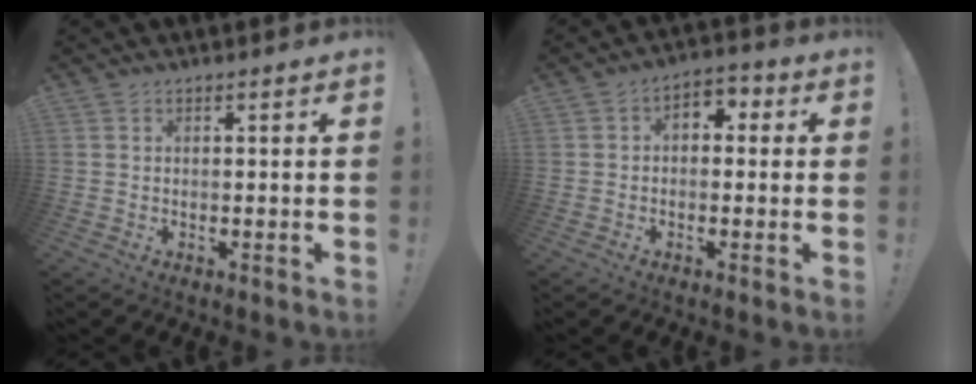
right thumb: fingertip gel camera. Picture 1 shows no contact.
{"total": 4.3, "force": [-0.4, 3.3, 2.8], "torque": [-0.036, 0.011, -0.006]}